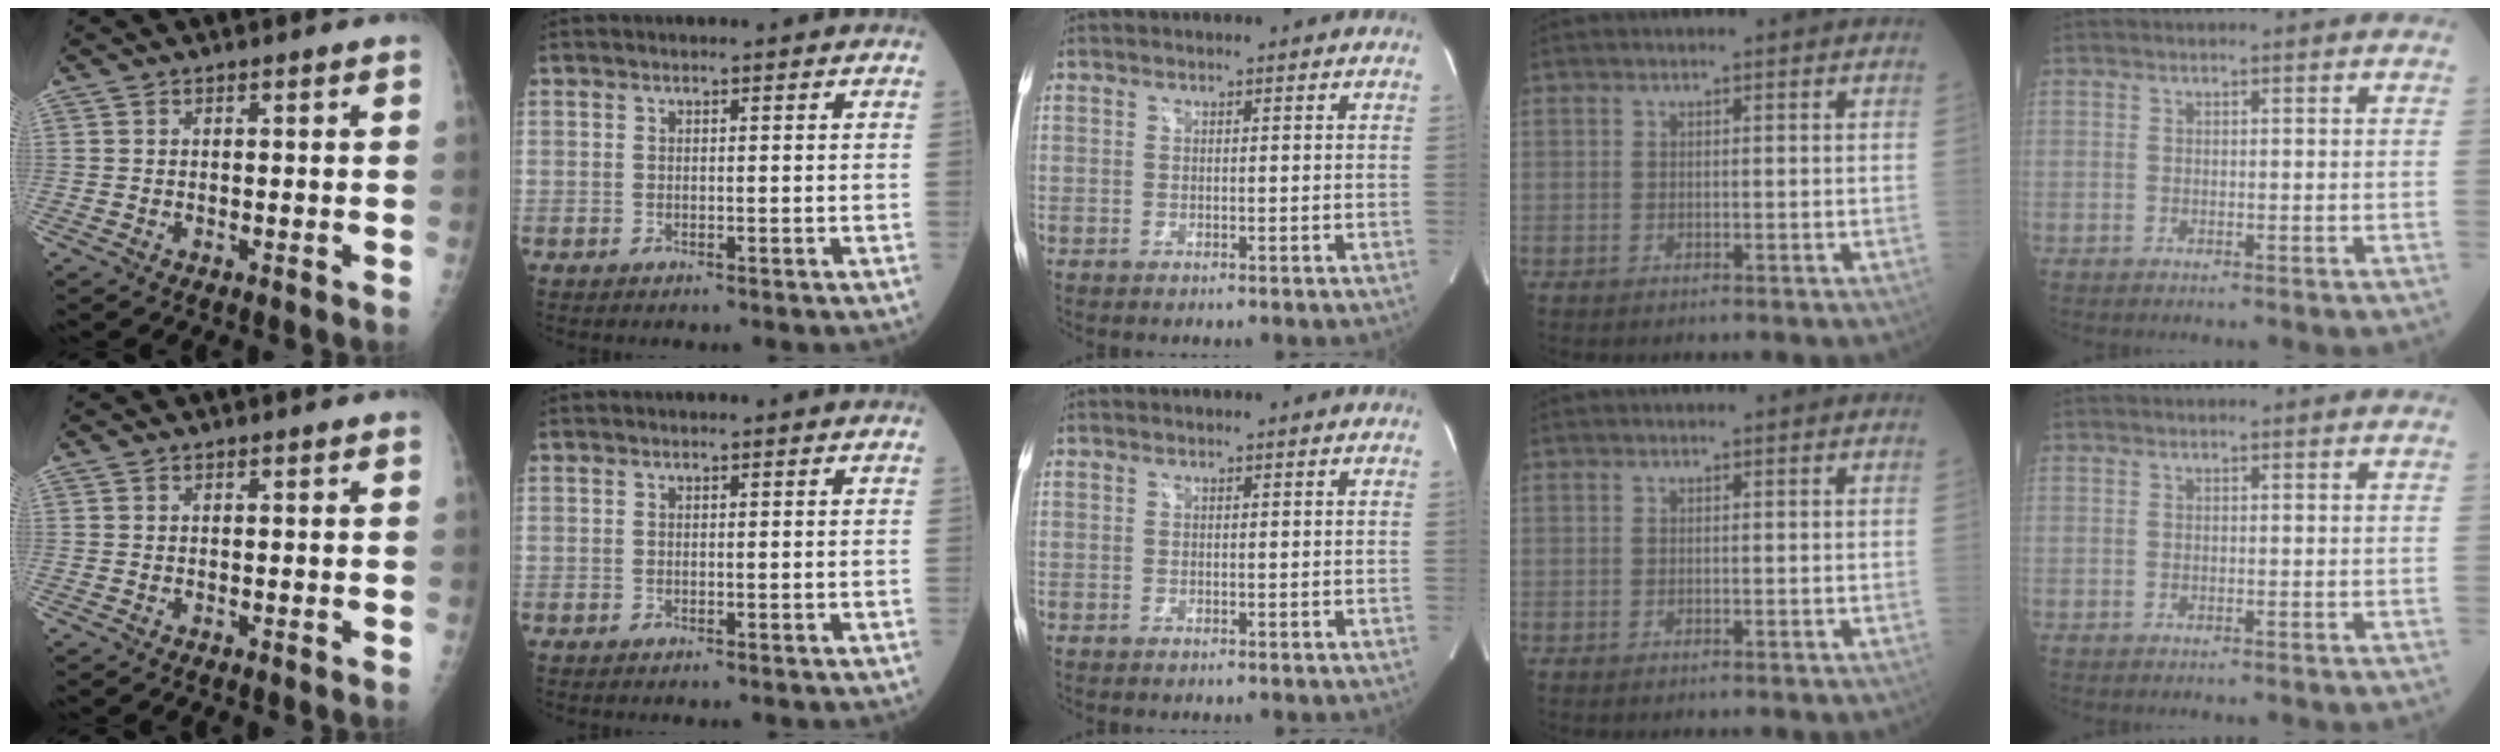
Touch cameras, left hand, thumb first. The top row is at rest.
{}